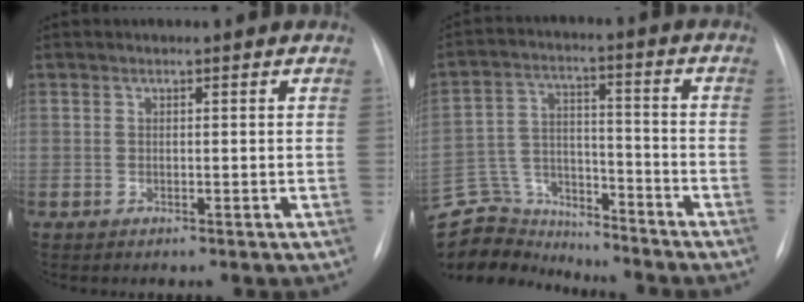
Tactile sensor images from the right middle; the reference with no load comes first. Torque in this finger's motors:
{"motor_torque": [-0.01, -0.01, -0.10, -0.08]}